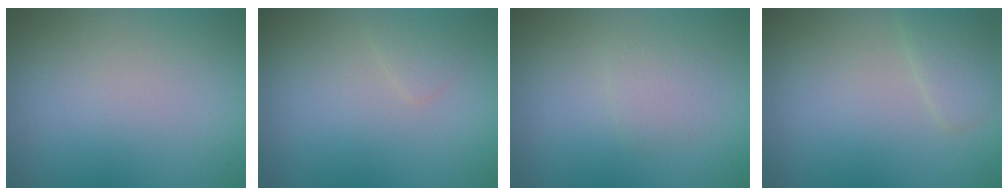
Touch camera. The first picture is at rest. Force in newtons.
{"total": 0.8, "press": 0.8, "slide": 0.1}
{"total": 1.4, "press": 1.4, "slide": 0.0}
{"total": 1.7, "press": 1.7, "slide": 0.0}